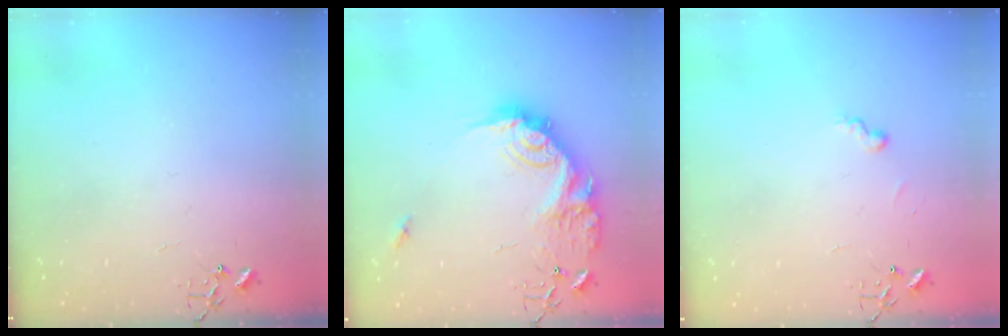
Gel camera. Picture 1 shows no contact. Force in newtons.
{"total": 19.2, "press": 19.2, "slide": 1.0}
{"total": 5.9, "press": 5.8, "slide": 0.6}